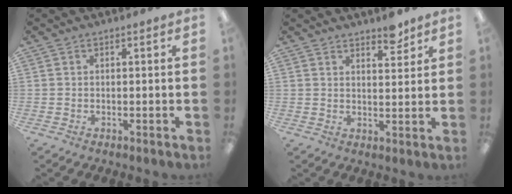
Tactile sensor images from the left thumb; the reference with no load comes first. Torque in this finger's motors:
{"motor_torque": [-0.32, -0.32, -0.44, 0.21, 0.08]}